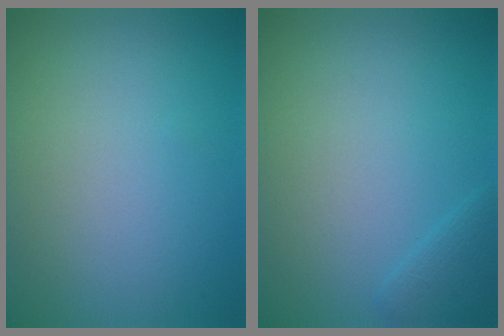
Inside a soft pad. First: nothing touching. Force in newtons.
{"total": 1.2, "press": 1.2, "slide": 0.0}